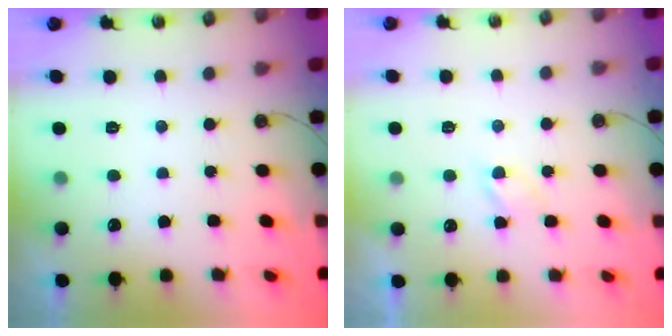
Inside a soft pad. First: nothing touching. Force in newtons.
{"total": 2.8, "press": 2.7, "slide": 0.4}